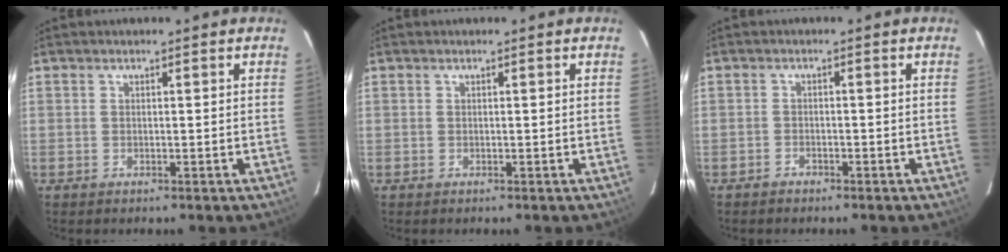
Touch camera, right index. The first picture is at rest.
{"total": 0.0}
{"total": 1.5, "force": [-1.3, 0.7, 0.0], "torque": [-0.007, 0.005, -0.024]}